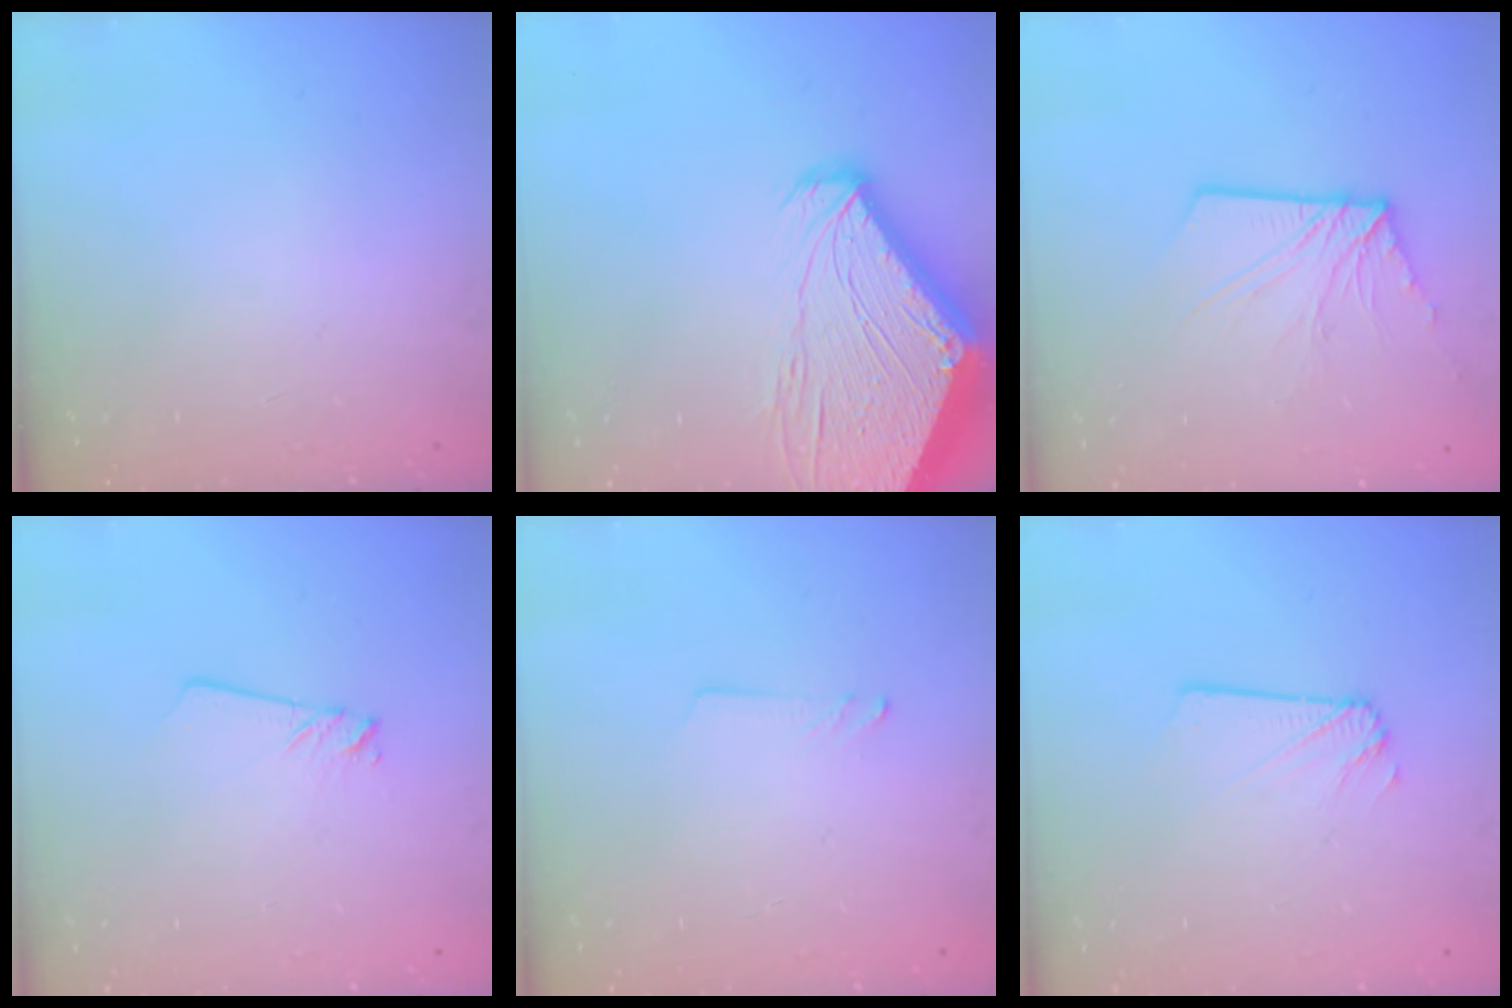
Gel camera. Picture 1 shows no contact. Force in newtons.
{"total": 12.6, "press": 12.6, "slide": 1.2}
{"total": 8.3, "press": 8.3, "slide": 0.7}
{"total": 1.7, "press": 1.7, "slide": 0.1}
{"total": 1.6, "press": 1.6, "slide": 0.1}
{"total": 2.3, "press": 2.3, "slide": 0.2}